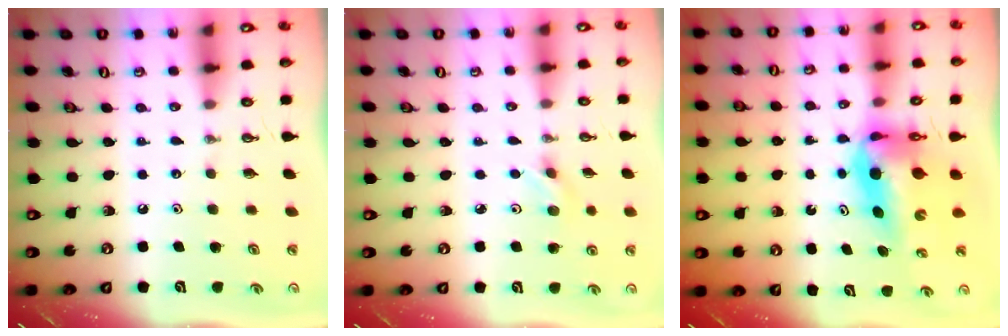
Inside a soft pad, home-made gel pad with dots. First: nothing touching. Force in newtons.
{"total": 3.9, "press": 3.7, "slide": 1.3}
{"total": 8.1, "press": 7.9, "slide": 1.9}